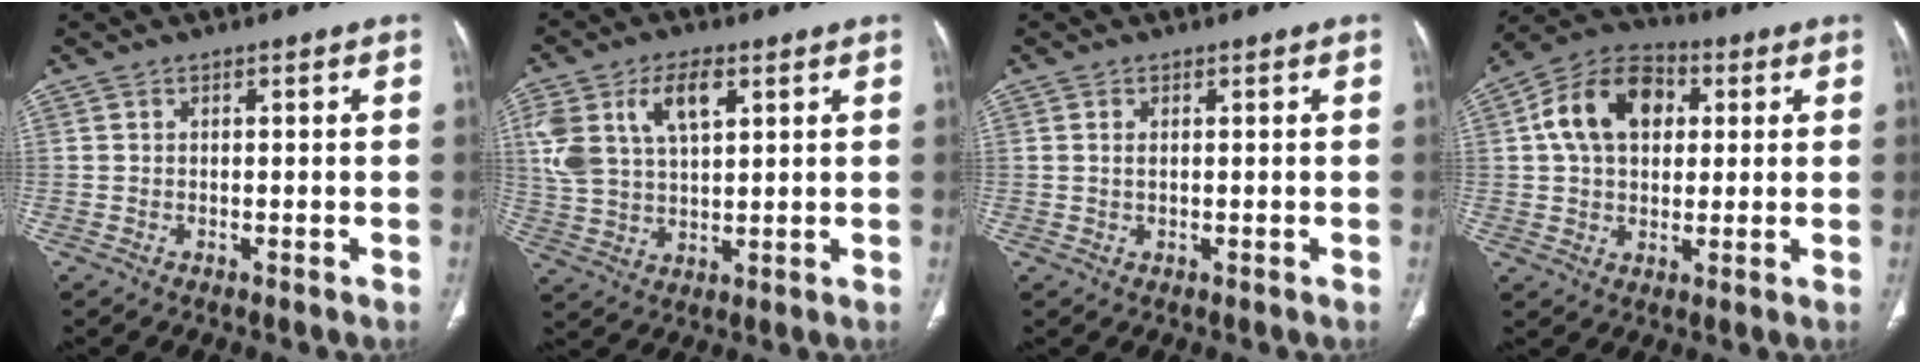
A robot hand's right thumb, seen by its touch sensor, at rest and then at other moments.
{"total": 12.7, "force": [5.1, 6.8, 9.5], "torque": [-0.189, 0.004, 0.104]}
{"total": 1.1, "force": [0.3, 0.6, 0.9], "torque": [-0.018, 0.000, 0.008]}
{"total": 14.3, "force": [3.3, 9.9, 9.7], "torque": [-0.146, 0.016, 0.047]}